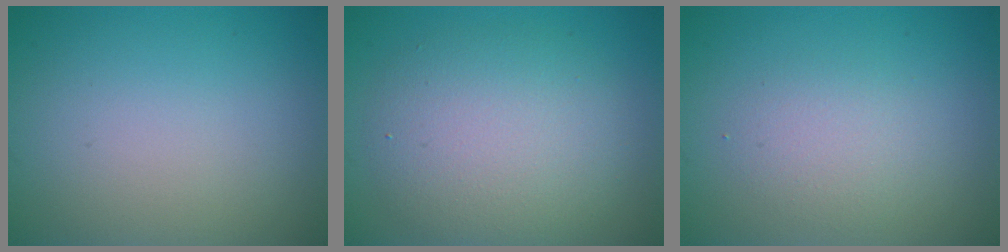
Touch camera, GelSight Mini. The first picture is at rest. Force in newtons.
{"total": 5.9, "press": 5.9, "slide": 0.4}
{"total": 2.2, "press": 2.2, "slide": 0.2}